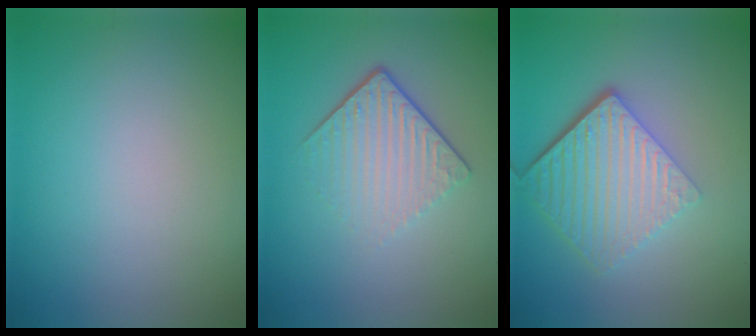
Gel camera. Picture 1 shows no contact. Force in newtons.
{"total": 4.2, "press": 2.7, "slide": 3.3}
{"total": 6.4, "press": 4.3, "slide": 4.8}